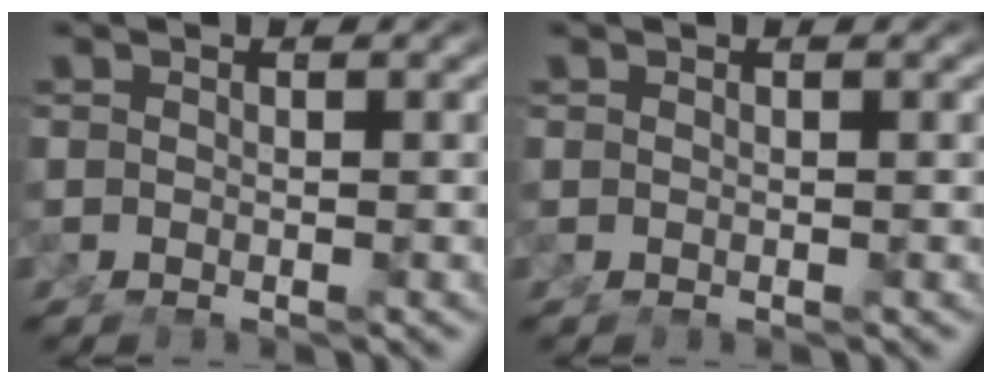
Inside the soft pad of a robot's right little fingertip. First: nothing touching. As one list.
[{"total": 0.0}]